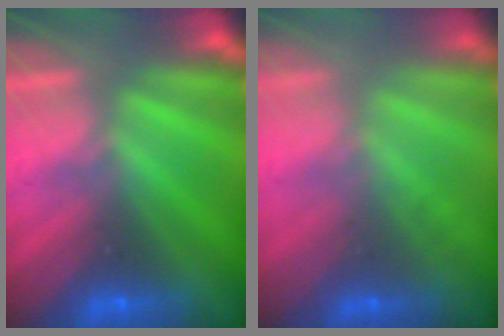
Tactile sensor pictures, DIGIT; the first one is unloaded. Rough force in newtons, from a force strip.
{"total": 2.5}